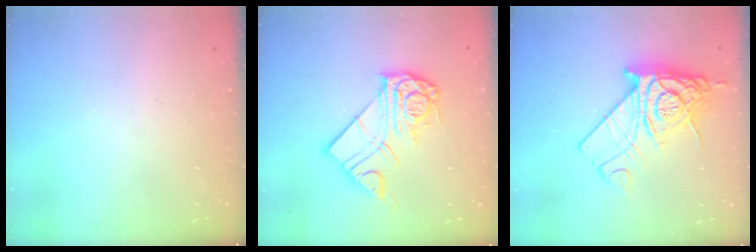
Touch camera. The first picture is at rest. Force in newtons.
{"total": 13.7, "press": 13.6, "slide": 1.4}
{"total": 16.9, "press": 16.8, "slide": 1.7}